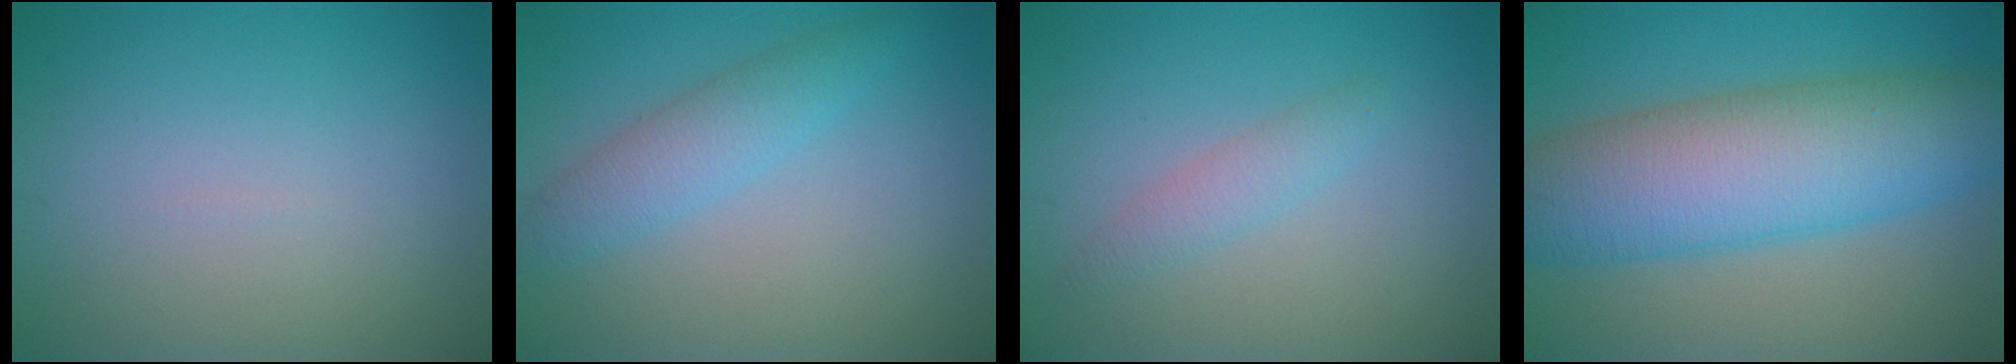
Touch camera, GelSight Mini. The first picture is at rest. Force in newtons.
{"total": 3.0, "press": 3.0, "slide": 0.0}
{"total": 1.7, "press": 1.7, "slide": 0.1}
{"total": 10.7, "press": 10.7, "slide": 0.1}